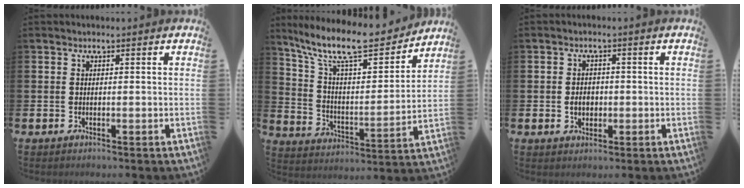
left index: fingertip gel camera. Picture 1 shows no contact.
{"total": 12.3, "force": [10.6, 2.9, 5.6], "torque": [-0.138, -0.067, 0.181]}
{"total": 2.5, "force": [-0.3, 1.9, 1.5], "torque": [-0.015, 0.000, -0.012]}